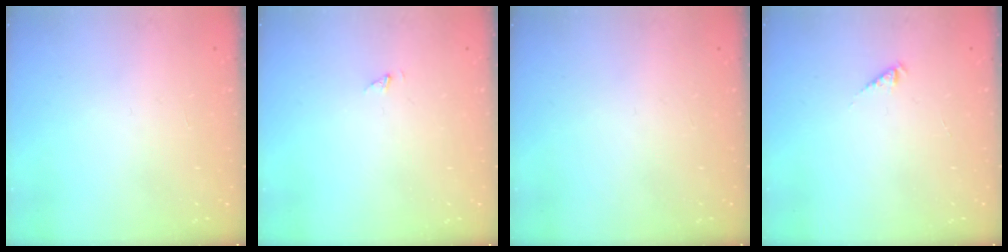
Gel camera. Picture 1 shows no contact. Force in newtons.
{"total": 0.9, "press": 0.9, "slide": 0.1}
{"total": 0.0}
{"total": 0.5, "press": 0.5, "slide": 0.2}